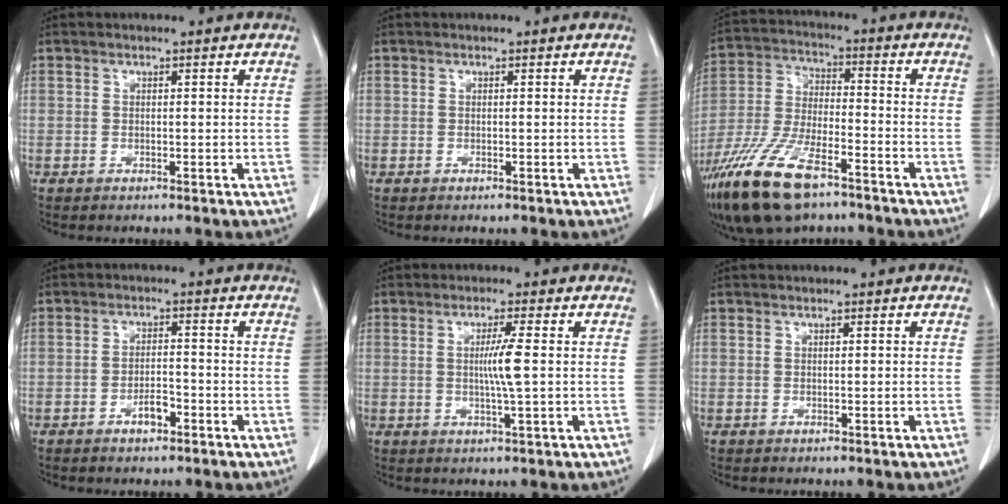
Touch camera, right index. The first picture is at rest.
{"total": 0.0}
{"total": 15.7, "force": [-10.4, 4.8, 10.8], "torque": [-0.237, -0.022, -0.194]}
{"total": 3.1, "force": [-1.7, 1.1, 2.3], "torque": [-0.038, 0.006, -0.028]}
{"total": 4.4, "force": [0.2, -0.7, 4.3], "torque": [-0.078, -0.007, 0.002]}
{"total": 0.0}